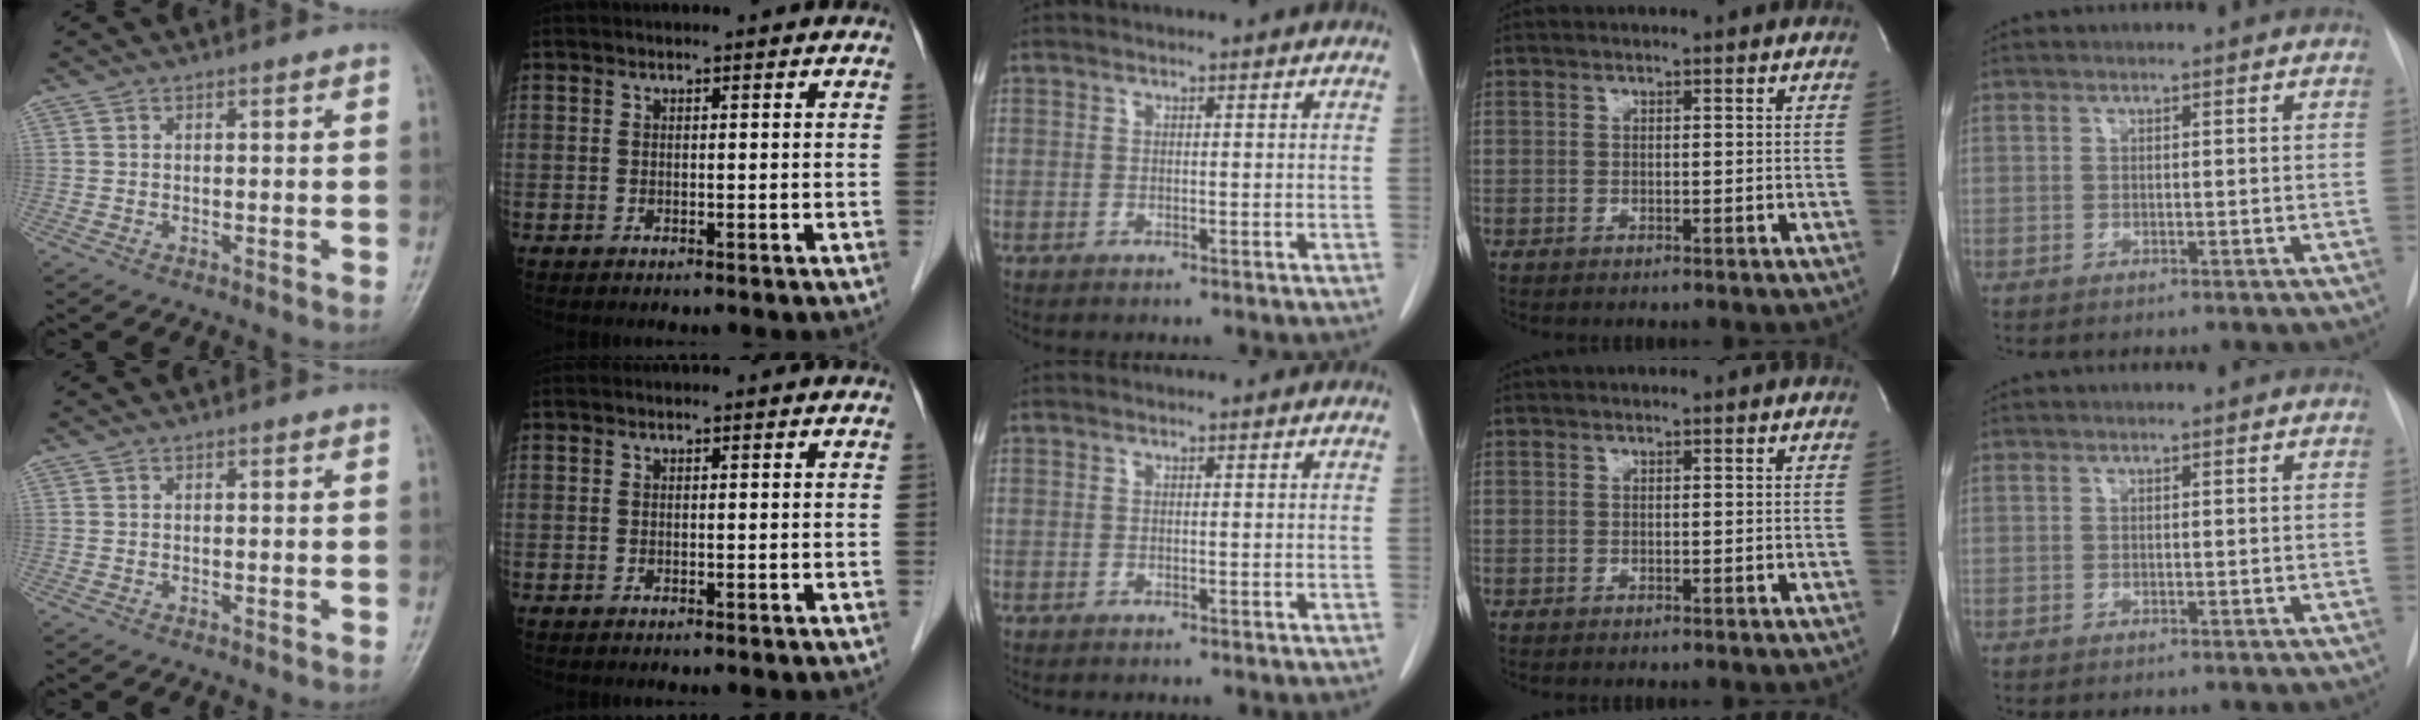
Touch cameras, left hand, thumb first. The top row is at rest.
{}